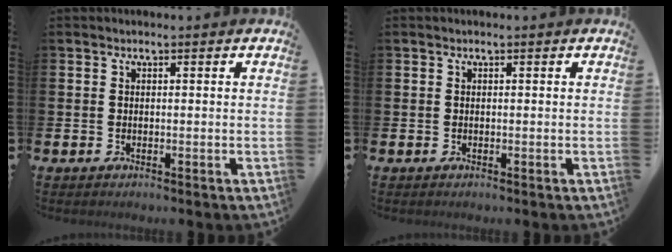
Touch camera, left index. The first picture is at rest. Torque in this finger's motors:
{"motor_torque": [0.00, 0.01, 0.00, 0.02]}